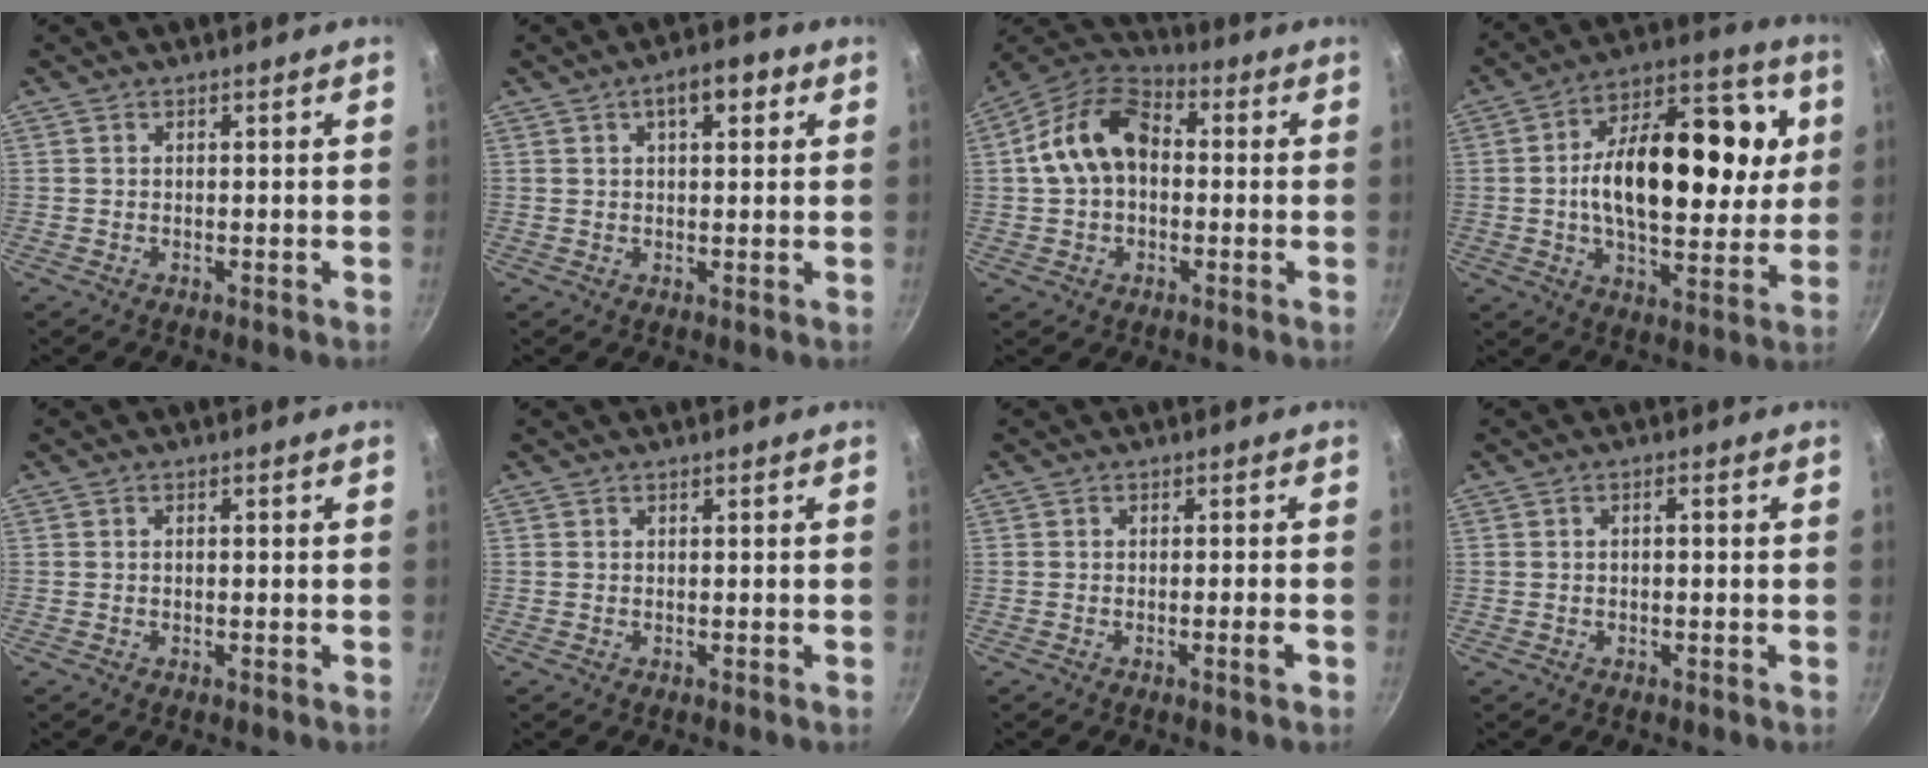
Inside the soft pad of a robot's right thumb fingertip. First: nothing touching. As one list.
[{"total": 6.1, "force": [2.5, 2.8, 4.9], "torque": [-0.054, 0.010, 0.031]}, {"total": 13.7, "force": [0.9, 9.5, 9.9], "torque": [-0.154, 0.038, -0.001]}, {"total": 25.1, "force": [3.2, 14.0, 20.6], "torque": [-0.301, 0.017, 0.036]}, {"total": 0.7, "force": [-0.1, 0.4, 0.6], "torque": [-0.010, 0.004, -0.001]}, {"total": 0.0}, {"total": 2.1, "force": [-0.9, 0.0, 1.9], "torque": [-0.030, 0.008, -0.013]}, {"total": 1.9, "force": [-0.2, 0.8, 1.7], "torque": [-0.028, 0.011, -0.002]}]